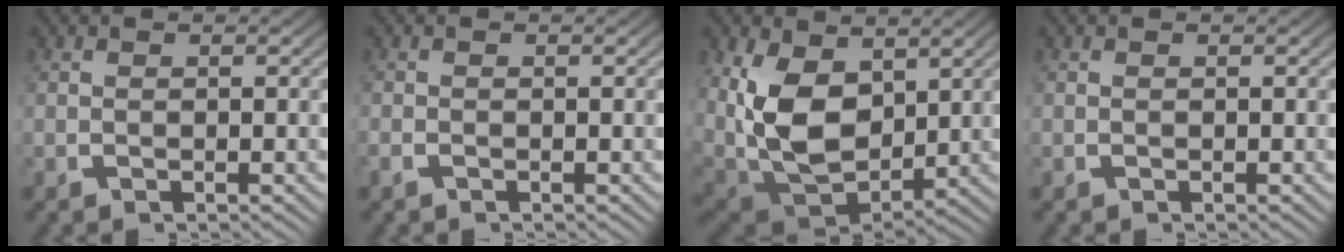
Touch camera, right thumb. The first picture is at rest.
{"total": 0.8, "force": [-0.6, 0.5, 0.0], "torque": [-0.003, 0.001, -0.015]}
{"total": 11.6, "force": [0.2, 8.2, 8.3], "torque": [-0.214, -0.055, 0.026]}
{"total": 0.0}